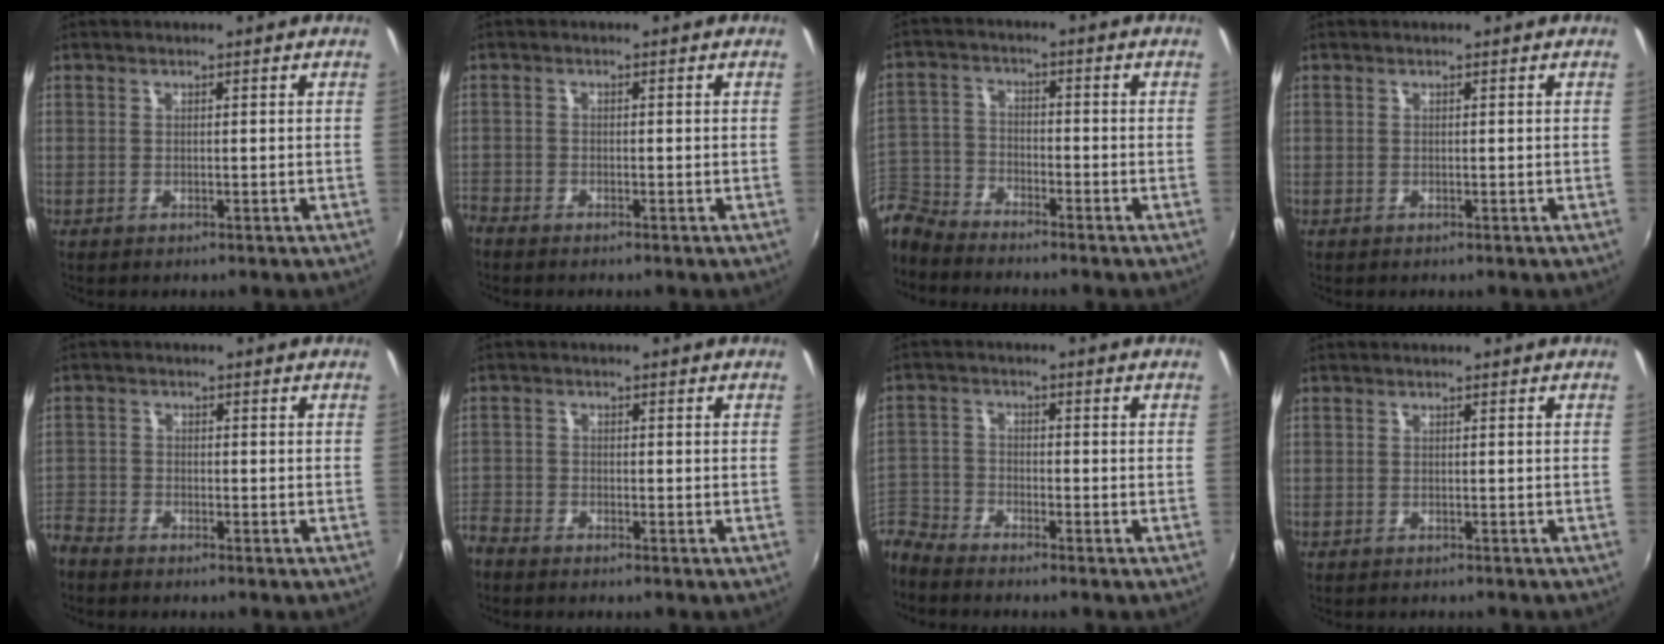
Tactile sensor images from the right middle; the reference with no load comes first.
{"total": 2.3, "force": [-2.0, 0.9, 0.5], "torque": [-0.023, -0.007, -0.043]}
{"total": 8.5, "force": [-7.5, 3.4, 1.9], "torque": [-0.056, 0.009, -0.156]}
{"total": 0.0}
{"total": 5.5, "force": [-4.5, 2.8, 1.2], "torque": [-0.048, -0.008, -0.096]}
{"total": 4.8, "force": [-3.9, 2.5, 1.1], "torque": [-0.042, -0.010, -0.083]}
{"total": 5.2, "force": [-4.9, 1.5, 0.2], "torque": [-0.013, 0.009, -0.112]}
{"total": 1.2, "force": [-1.2, 0.3, 0.2], "torque": [-0.009, -0.005, -0.017]}